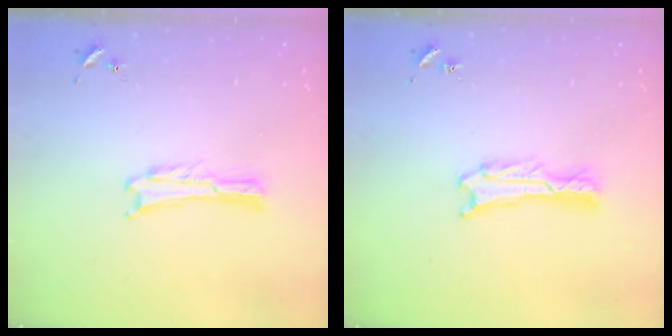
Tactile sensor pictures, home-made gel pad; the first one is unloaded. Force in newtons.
{"total": 1.1, "press": 1.1, "slide": 0.2}